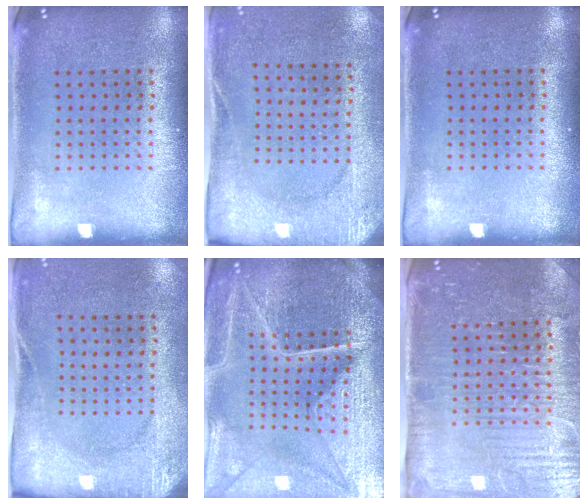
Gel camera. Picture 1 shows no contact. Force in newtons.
{"total": 2.7, "press": 2.3, "slide": 1.3}
{"total": 0.0}
{"total": 2.7, "press": 2.1, "slide": 1.7}
{"total": 6.0, "press": 5.4, "slide": 2.5}
{"total": 4.8, "press": 4.4, "slide": 1.7}